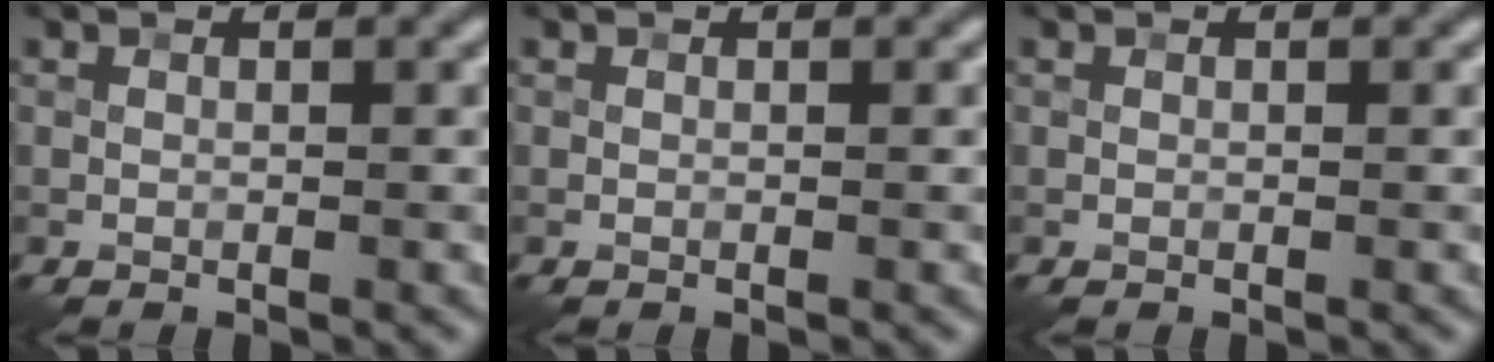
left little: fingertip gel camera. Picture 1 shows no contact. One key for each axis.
{"total": 0.0}
{"total": 0.0}